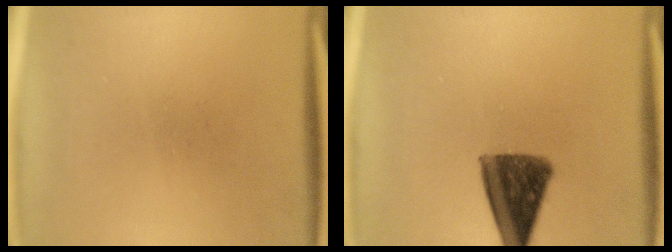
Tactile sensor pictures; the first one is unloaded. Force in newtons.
{"total": 10.9}